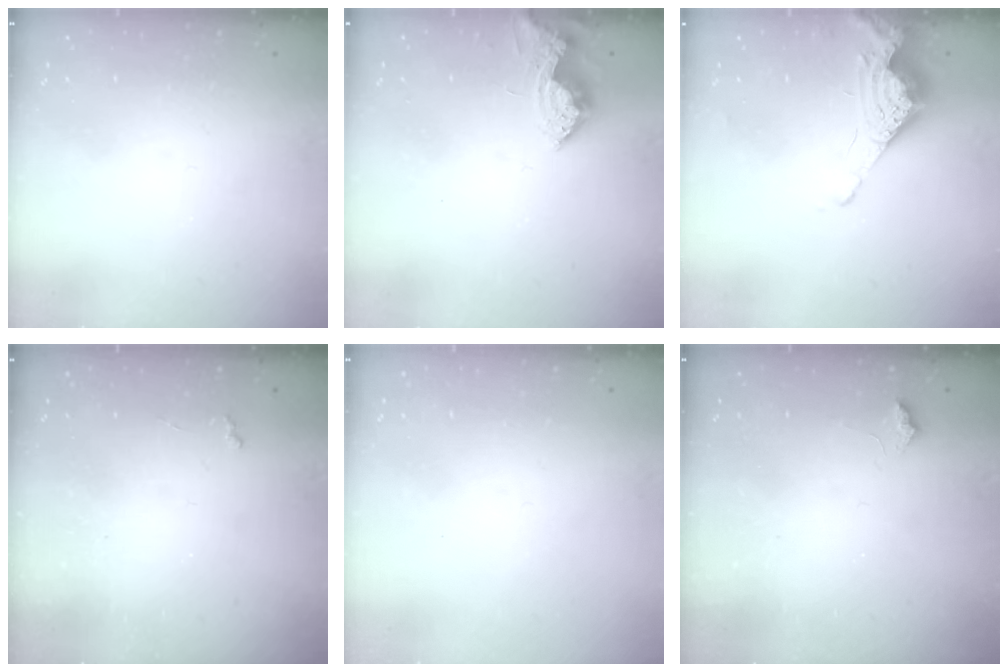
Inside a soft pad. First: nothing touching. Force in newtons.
{"total": 9.0, "press": 8.9, "slide": 0.5}
{"total": 9.5, "press": 9.5, "slide": 0.3}
{"total": 2.6, "press": 2.6, "slide": 0.5}
{"total": 0.0}
{"total": 2.8, "press": 2.7, "slide": 0.6}